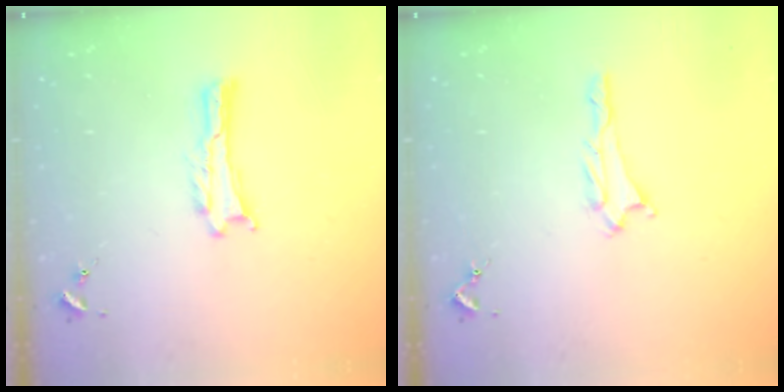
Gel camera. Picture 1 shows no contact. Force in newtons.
{"total": 1.1, "press": 1.0, "slide": 0.1}